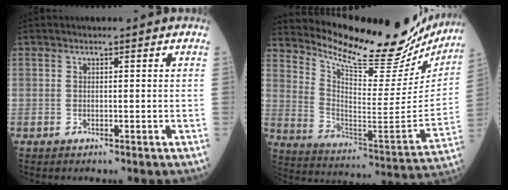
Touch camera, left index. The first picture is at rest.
{"total": 25.2, "force": [22.9, 5.0, 9.1], "torque": [-0.151, -0.078, 0.317]}